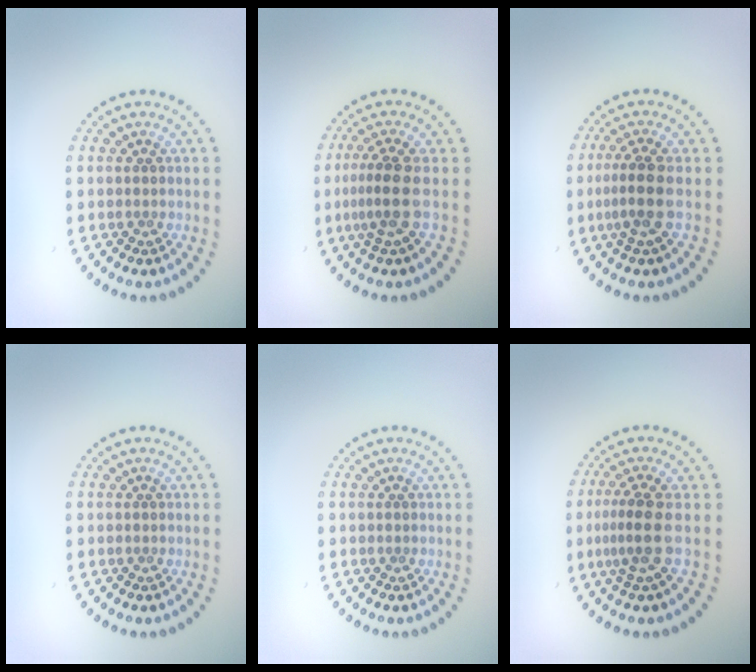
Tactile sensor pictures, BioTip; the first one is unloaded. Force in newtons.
{"total": 2.8, "press": 2.0, "slide": 2.0}
{"total": 2.8, "press": 2.1, "slide": 1.8}
{"total": 0.0}
{"total": 0.0}
{"total": 2.8, "press": 2.0, "slide": 2.0}